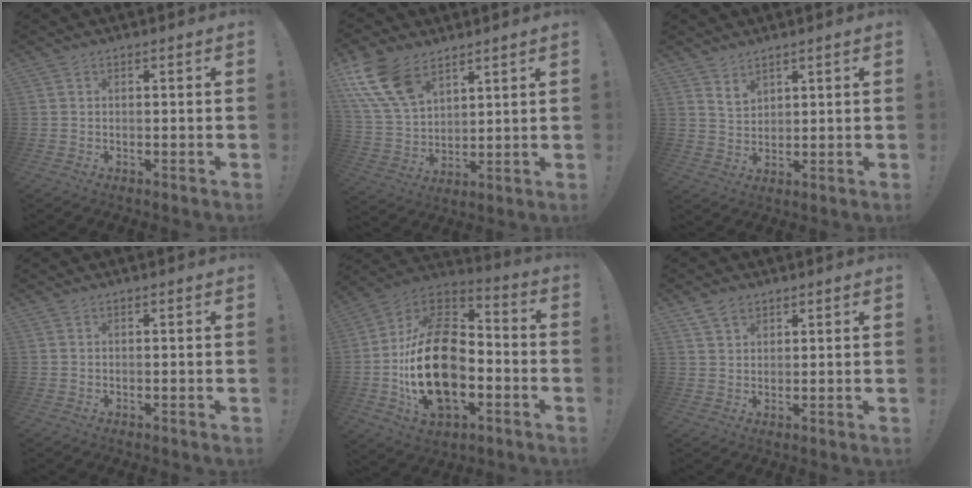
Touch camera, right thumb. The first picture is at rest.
{"total": 15.7, "force": [9.2, 9.1, 9.0], "torque": [-0.201, -0.040, 0.175]}
{"total": 4.5, "force": [3.7, 2.2, 1.0], "torque": [-0.009, -0.028, 0.068]}
{"total": 0.0}
{"total": 27.7, "force": [-4.7, 17.4, 21.1], "torque": [-0.375, 0.030, -0.067]}
{"total": 4.3, "force": [2.8, 2.9, 1.7], "torque": [-0.033, -0.004, 0.053]}